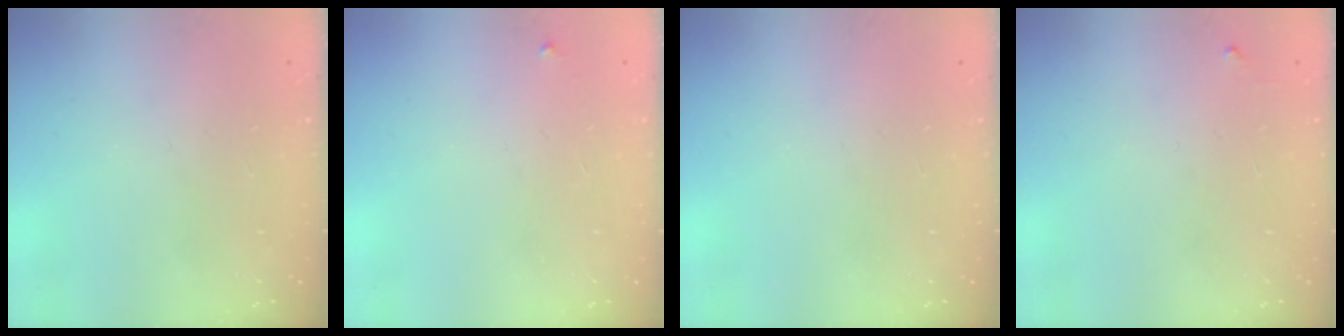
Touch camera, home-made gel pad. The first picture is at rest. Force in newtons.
{"total": 2.1, "press": 2.1, "slide": 0.1}
{"total": 0.0}
{"total": 3.6, "press": 3.6, "slide": 0.4}